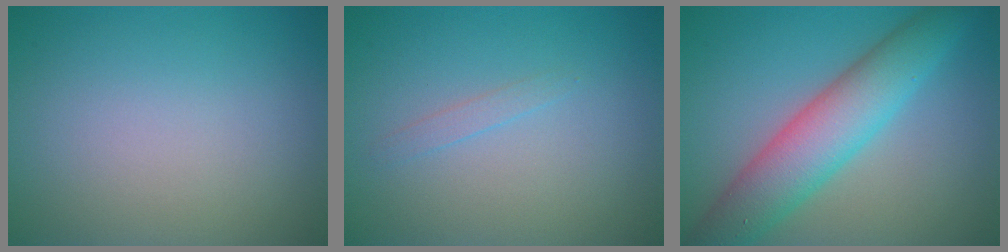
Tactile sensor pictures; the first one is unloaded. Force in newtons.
{"total": 0.8, "press": 0.8, "slide": 0.1}
{"total": 7.0, "press": 7.0, "slide": 0.2}